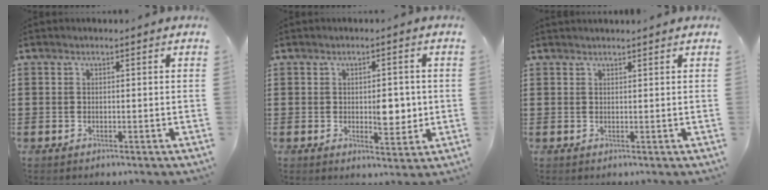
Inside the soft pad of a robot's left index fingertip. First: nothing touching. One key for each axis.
{"total": 5.0, "fx": 0.0, "fy": 2.5, "fz": 4.3, "tx": -0.057, "ty": -0.006, "tz": -0.006}
{"total": 0.8, "fx": 0.8, "fy": -0.1, "fz": 0.1, "tx": -0.004, "ty": -0.002, "tz": 0.016}